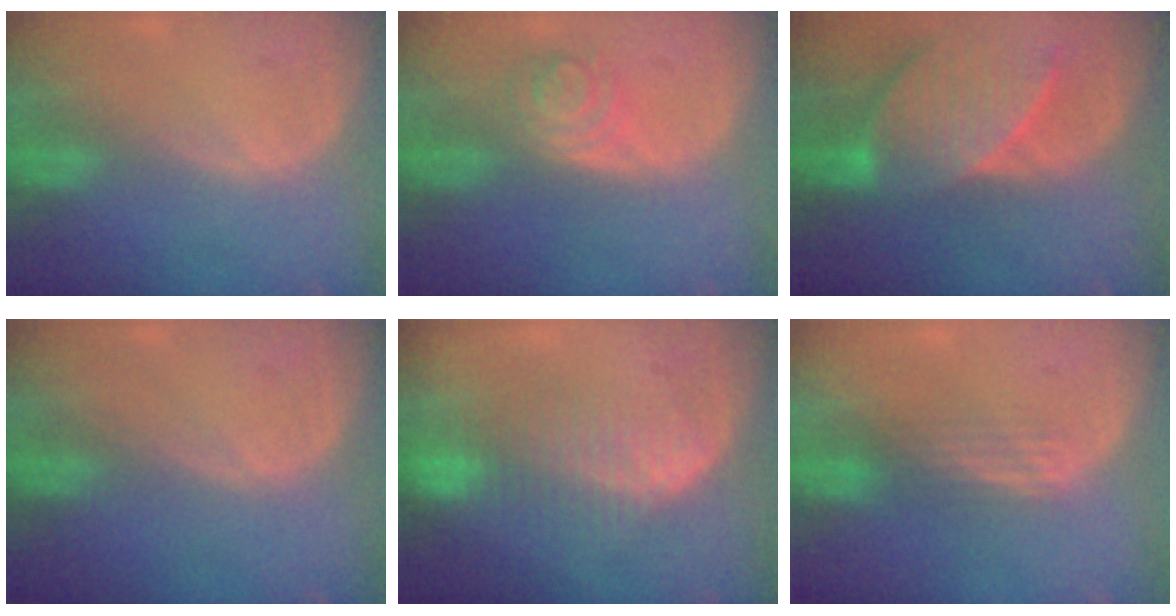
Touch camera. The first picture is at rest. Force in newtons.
{"total": 4.0, "press": 4.0, "slide": 0.5}
{"total": 9.6, "press": 8.7, "slide": 3.9}
{"total": 0.0}
{"total": 8.5, "press": 7.4, "slide": 4.3}
{"total": 2.8, "press": 2.5, "slide": 1.3}